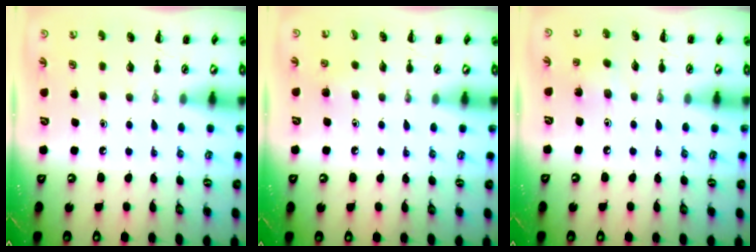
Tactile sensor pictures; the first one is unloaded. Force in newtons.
{"total": 2.4, "press": 2.3, "slide": 0.9}
{"total": 7.1, "press": 7.0, "slide": 1.2}